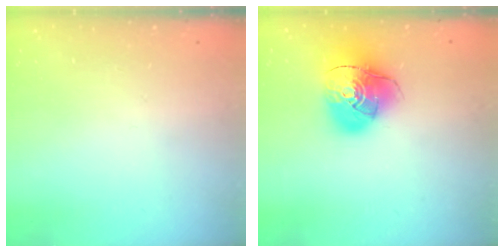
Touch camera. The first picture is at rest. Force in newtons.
{"total": 15.6, "press": 15.4, "slide": 2.4}